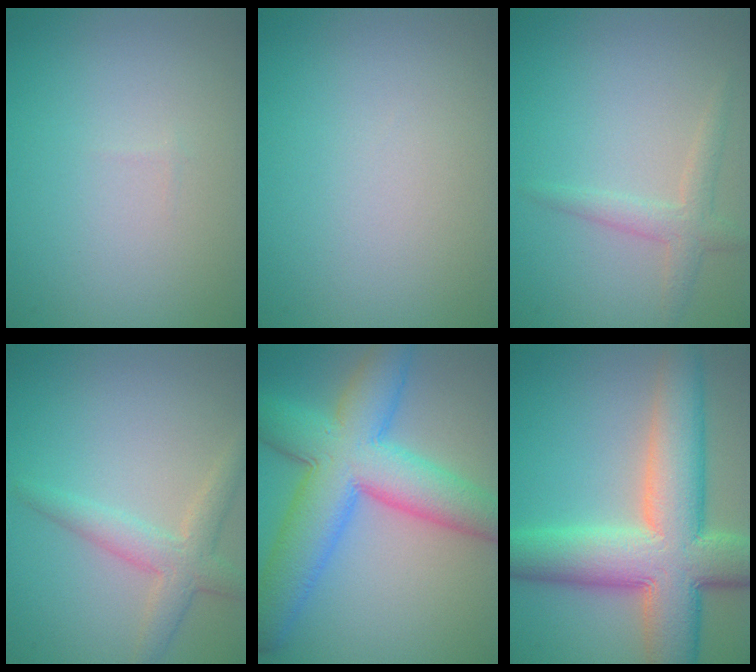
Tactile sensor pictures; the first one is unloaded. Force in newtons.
{"total": 0.0}
{"total": 2.1, "press": 2.0, "slide": 0.1}
{"total": 3.0, "press": 3.0, "slide": 0.1}
{"total": 10.2, "press": 10.2, "slide": 0.2}
{"total": 11.5, "press": 11.5, "slide": 0.4}